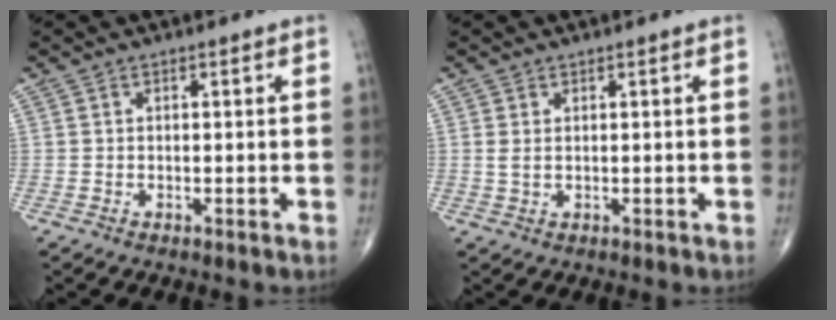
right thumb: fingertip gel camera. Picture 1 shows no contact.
{"total": 1.5, "force": [0.3, 0.8, 1.2], "torque": [-0.028, 0.003, 0.011]}